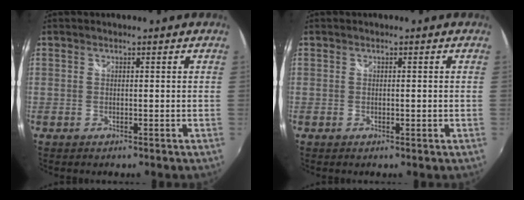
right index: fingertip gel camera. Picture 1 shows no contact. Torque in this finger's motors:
{"motor_torque": [0.11, 0.57, 0.00, 0.00]}